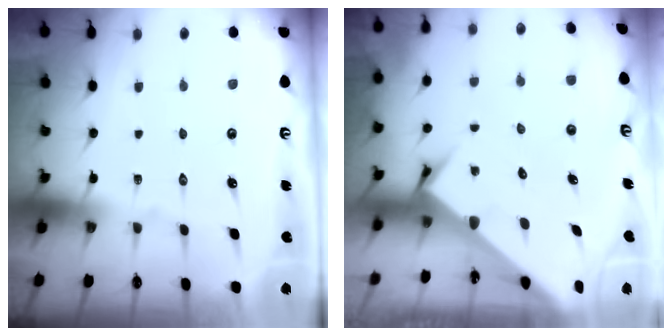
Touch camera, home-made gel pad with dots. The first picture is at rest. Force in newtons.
{"total": 3.6, "press": 3.6, "slide": 0.2}